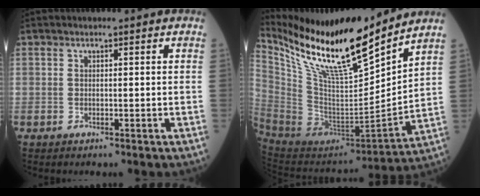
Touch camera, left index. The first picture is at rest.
{"total": 21.6, "force": [17.7, 1.7, 12.4], "torque": [-0.226, -0.028, 0.328]}